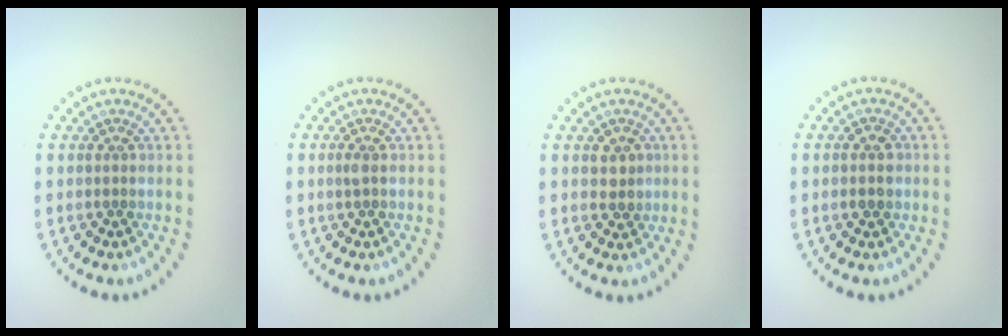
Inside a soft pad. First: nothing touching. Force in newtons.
{"total": 0.6, "press": 0.5, "slide": 0.3}
{"total": 1.7, "press": 1.6, "slide": 0.5}
{"total": 1.4, "press": 1.4, "slide": 0.2}